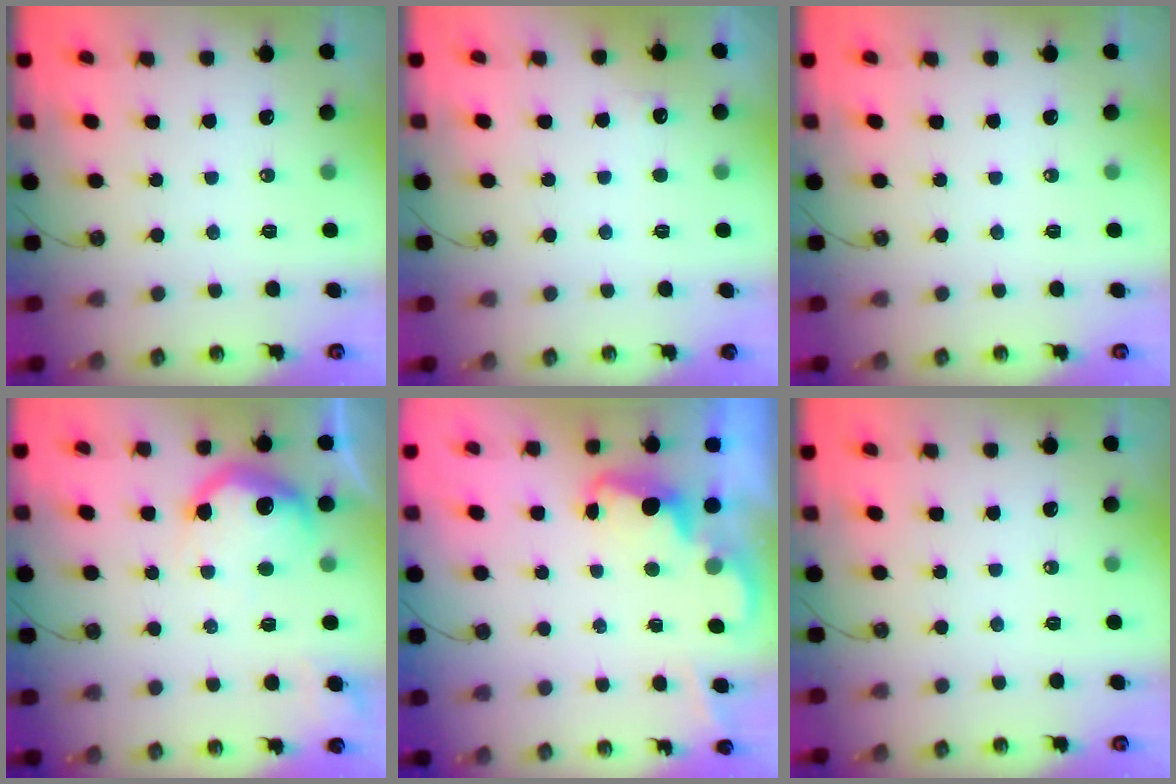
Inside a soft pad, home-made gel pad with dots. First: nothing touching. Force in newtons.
{"total": 3.9, "press": 3.8, "slide": 1.1}
{"total": 0.0}
{"total": 16.7, "press": 16.6, "slide": 1.4}
{"total": 2.4, "press": 2.3, "slide": 0.6}
{"total": 0.0}